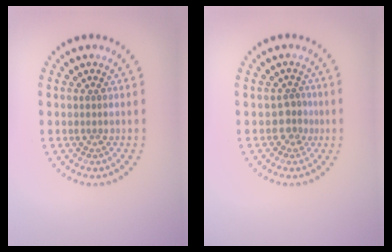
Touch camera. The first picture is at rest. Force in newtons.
{"total": 1.8, "press": 1.4, "slide": 1.2}